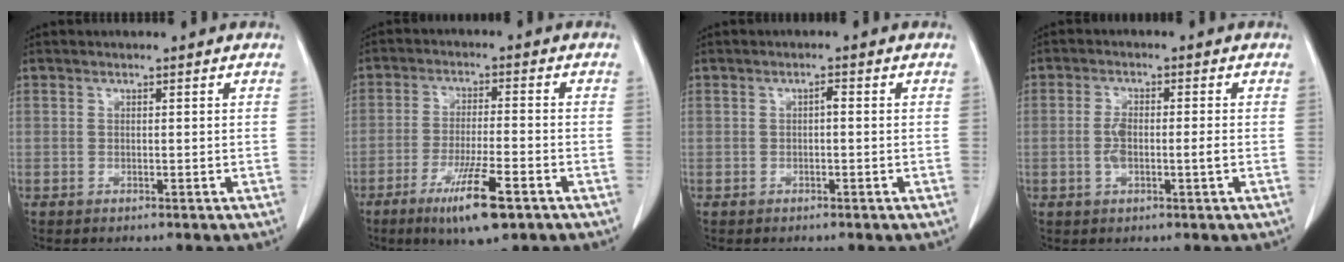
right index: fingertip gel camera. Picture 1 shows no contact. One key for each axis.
{"total": 9.5, "fx": -5.4, "fy": 1.0, "fz": 7.8, "tx": -0.140, "ty": -0.021, "tz": -0.089}
{"total": 0.9, "fx": -0.1, "fy": 0.2, "fz": 0.9, "tx": -0.016, "ty": 0.002, "tz": -0.002}
{"total": 4.0, "fx": -0.7, "fy": 1.0, "fz": 3.9, "tx": -0.083, "ty": 0.006, "tz": -0.011}